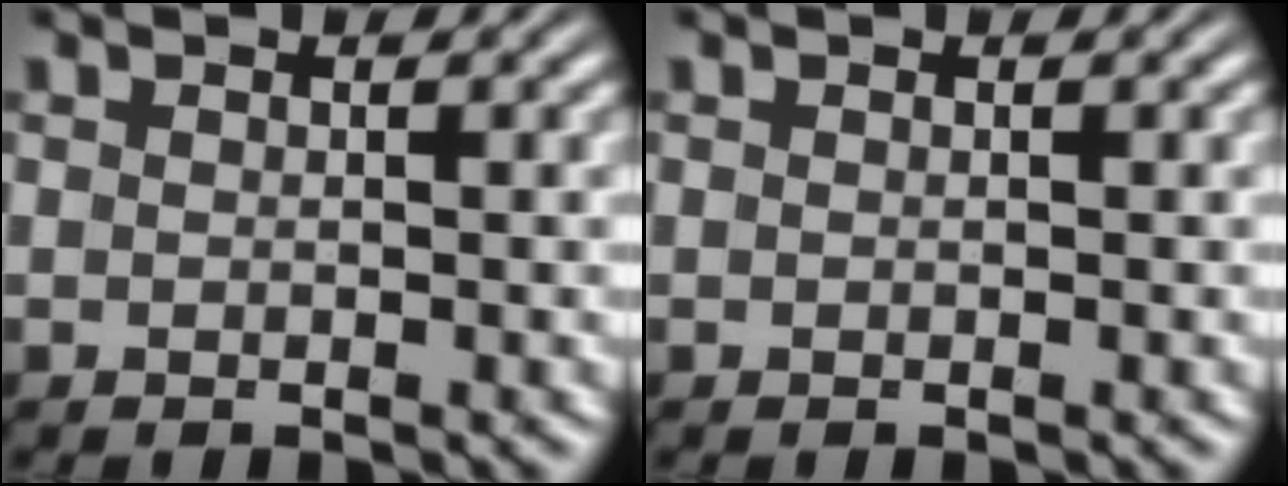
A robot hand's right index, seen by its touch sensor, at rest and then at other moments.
{"total": 0.0}